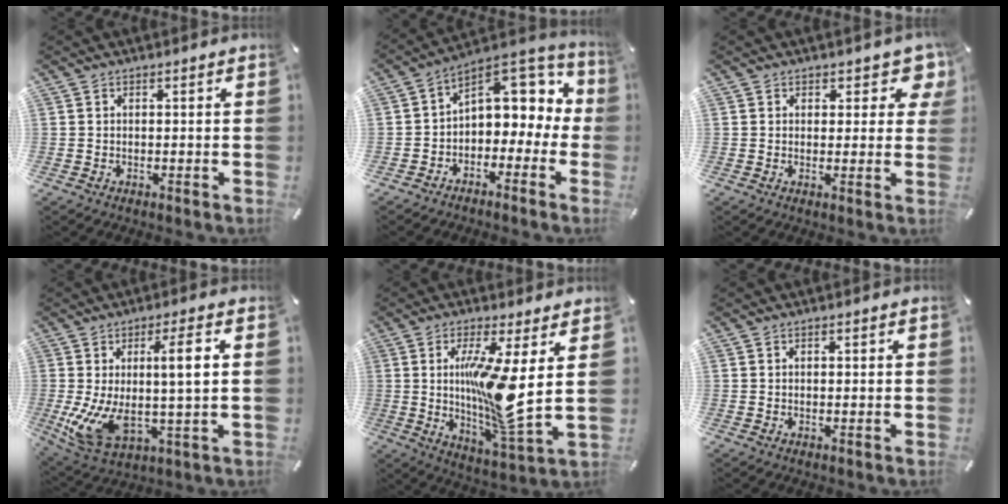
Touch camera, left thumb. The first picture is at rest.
{"total": 9.1, "force": [3.4, 6.7, 5.1], "torque": [-0.071, -0.029, 0.062]}
{"total": 5.5, "force": [3.4, 3.4, 2.6], "torque": [-0.005, -0.025, 0.052]}
{"total": 14.4, "force": [2.3, 4.0, 13.7], "torque": [-0.270, -0.014, 0.031]}
{"total": 16.0, "force": [2.1, 2.7, 15.6], "torque": [-0.286, -0.038, 0.021]}
{"total": 0.6, "force": [0.1, 0.4, 0.4], "torque": [-0.009, 0.002, 0.002]}